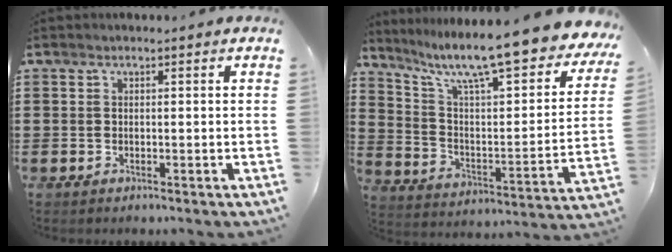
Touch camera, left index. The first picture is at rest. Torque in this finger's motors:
{"motor_torque": [2.14, 0.00, 0.46, 0.21]}